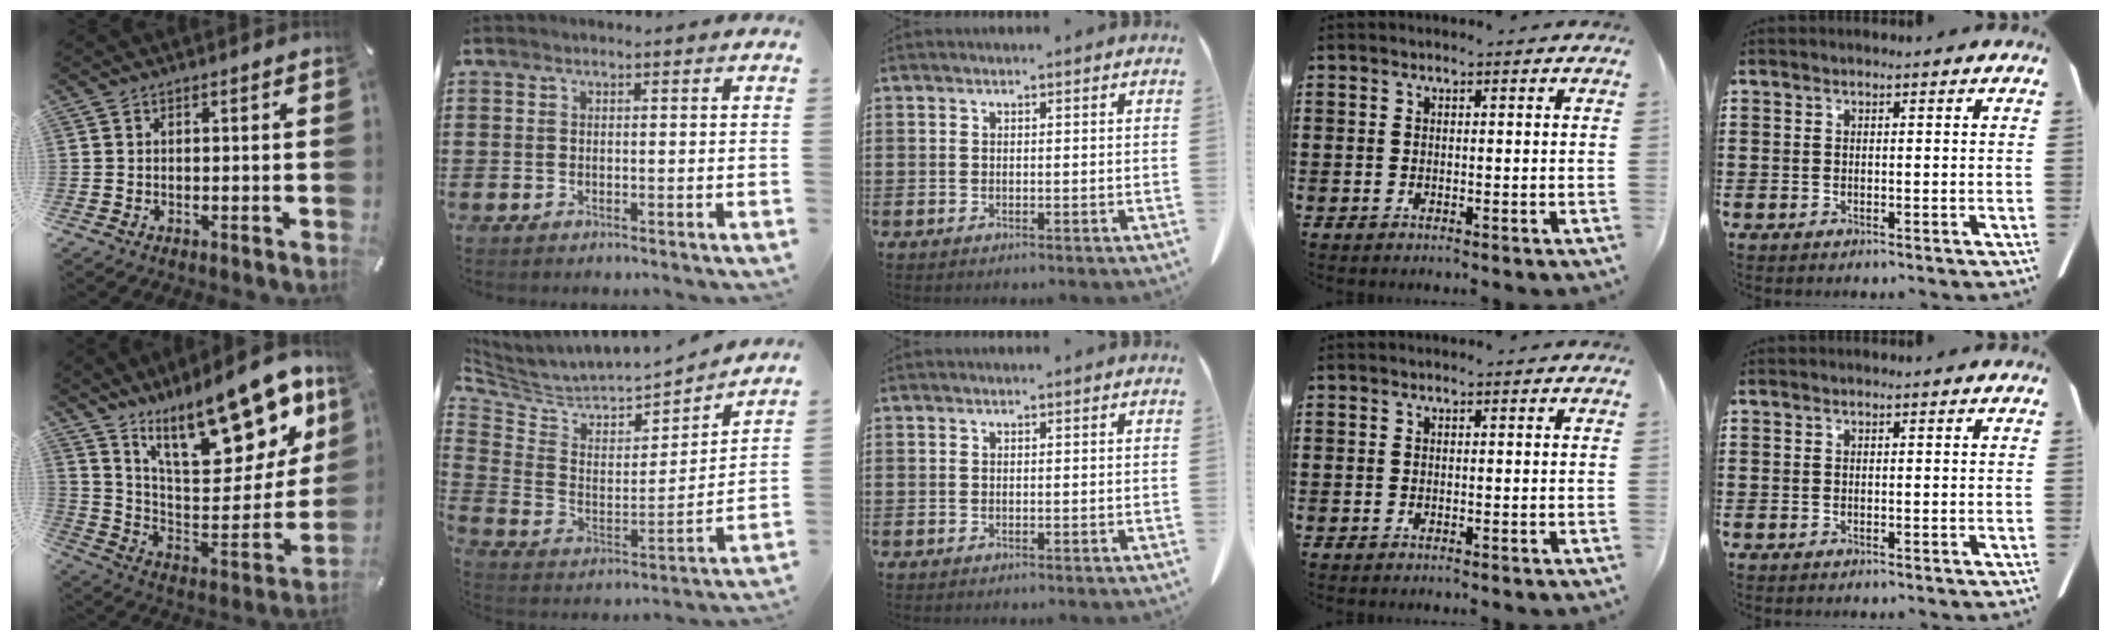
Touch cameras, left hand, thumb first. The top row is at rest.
{"thumb": {"total": 24.4, "force": [16.2, 10.0, 15.4], "torque": [-0.214, -0.105, 0.274]}, "index": {"total": 3.9, "force": [3.7, 1.3, 0.0], "torque": [-0.033, -0.050, 0.057]}}